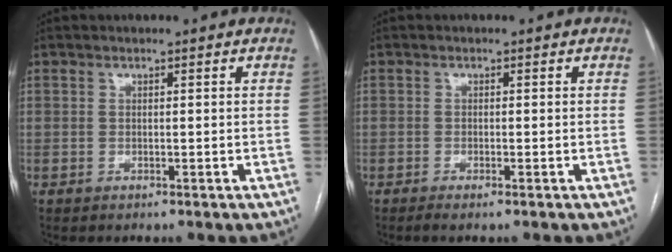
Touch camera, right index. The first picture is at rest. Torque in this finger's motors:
{"motor_torque": [0.17, 0.09, -0.04, 0.01]}